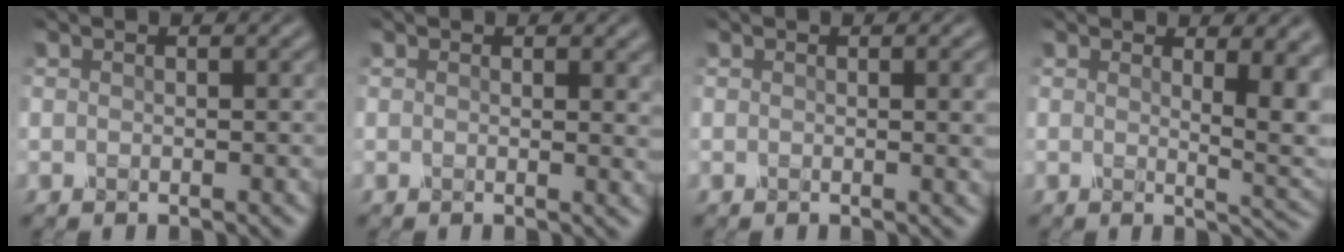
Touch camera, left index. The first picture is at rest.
{"total": 1.2, "force": [0.6, 0.3, 0.9], "torque": [-0.007, -0.004, 0.010]}
{"total": 1.8, "force": [0.3, 0.3, 1.7], "torque": [-0.019, -0.004, 0.006]}
{"total": 6.0, "force": [1.9, 2.4, 5.2], "torque": [-0.054, -0.009, 0.034]}